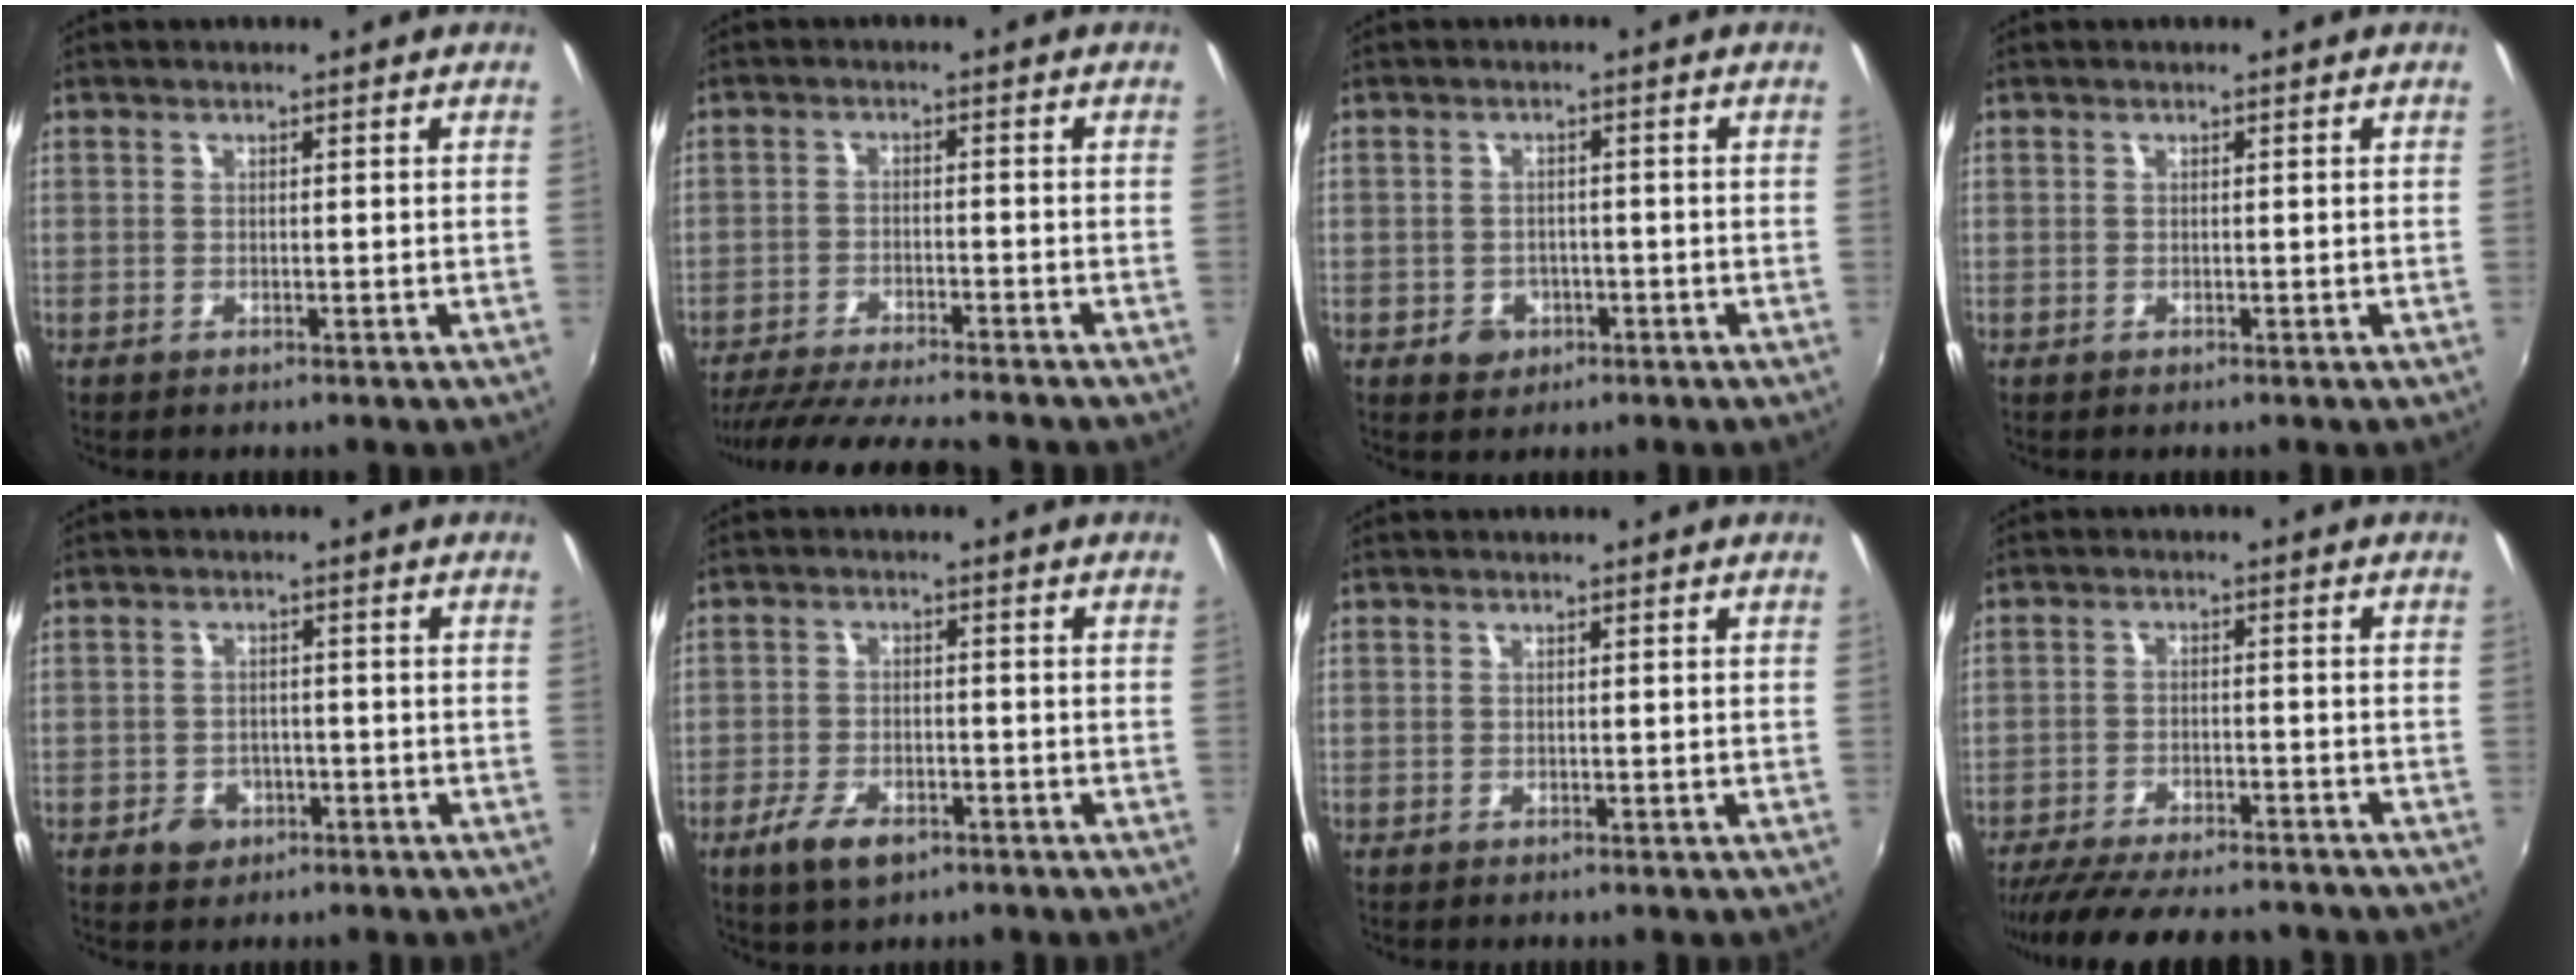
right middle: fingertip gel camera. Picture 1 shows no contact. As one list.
[{"total": 14.0, "force": [-12.5, 1.3, 6.2], "torque": [-0.136, -0.022, -0.203]}, {"total": 3.6, "force": [-1.6, 3.1, 1.0], "torque": [-0.026, 0.003, -0.020]}, {"total": 0.0}, {"total": 3.9, "force": [-2.1, 3.1, 1.2], "torque": [-0.031, 0.004, -0.029]}, {"total": 6.9, "force": [-4.2, 3.3, 4.4], "torque": [-0.109, -0.013, -0.074]}, {"total": 0.0}, {"total": 17.3, "force": [-14.9, 4.1, 7.9], "torque": [-0.160, -0.031, -0.222]}]